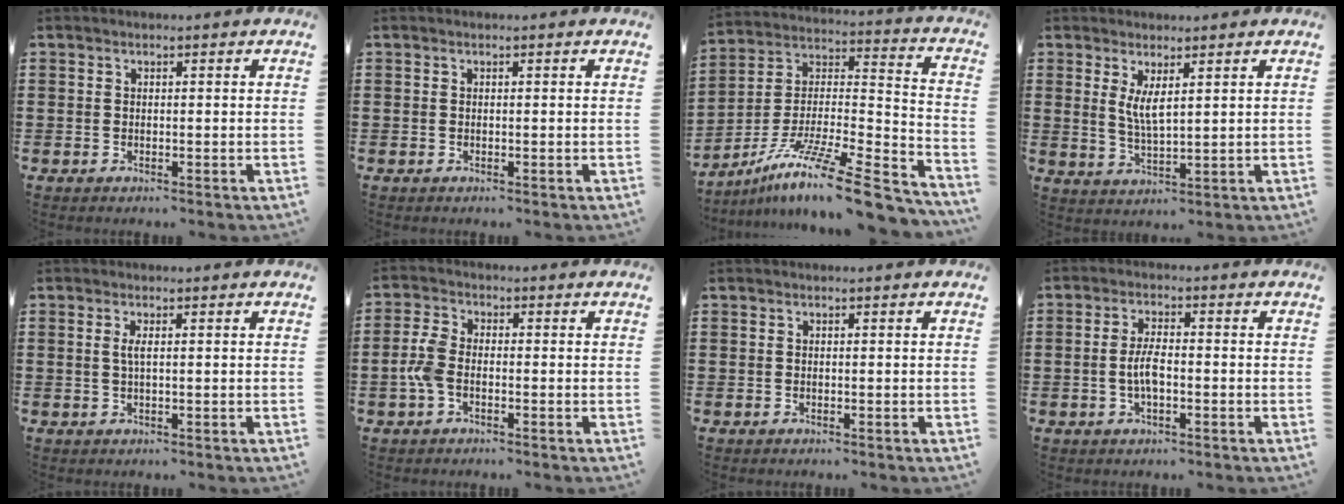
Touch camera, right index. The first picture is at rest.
{"total": 0.0}
{"total": 14.2, "force": [-10.5, 1.6, 9.4], "torque": [-0.155, 0.020, -0.190]}
{"total": 3.8, "force": [1.6, 1.0, 3.3], "torque": [-0.070, -0.001, 0.029]}
{"total": 1.7, "force": [0.3, 0.3, 1.7], "torque": [-0.034, 0.001, 0.004]}
{"total": 4.4, "force": [-1.3, 2.4, 3.5], "torque": [-0.097, -0.006, -0.033]}
{"total": 0.0}
{"total": 4.2, "force": [-0.8, 1.3, 3.9], "torque": [-0.085, -0.003, -0.020]}